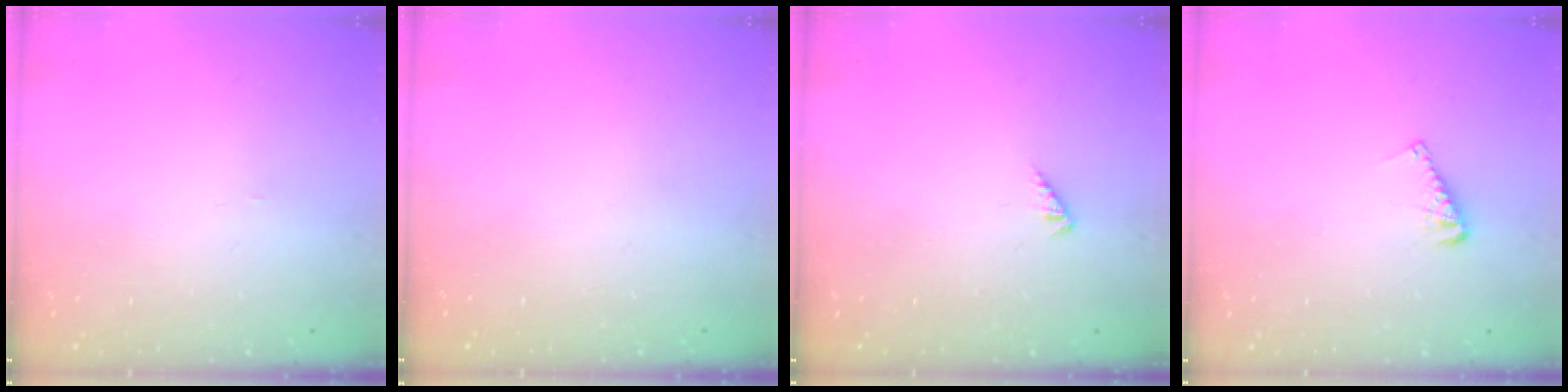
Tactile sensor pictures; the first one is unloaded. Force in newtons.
{"total": 0.0}
{"total": 1.0, "press": 1.0, "slide": 0.3}
{"total": 4.9, "press": 4.9, "slide": 0.5}